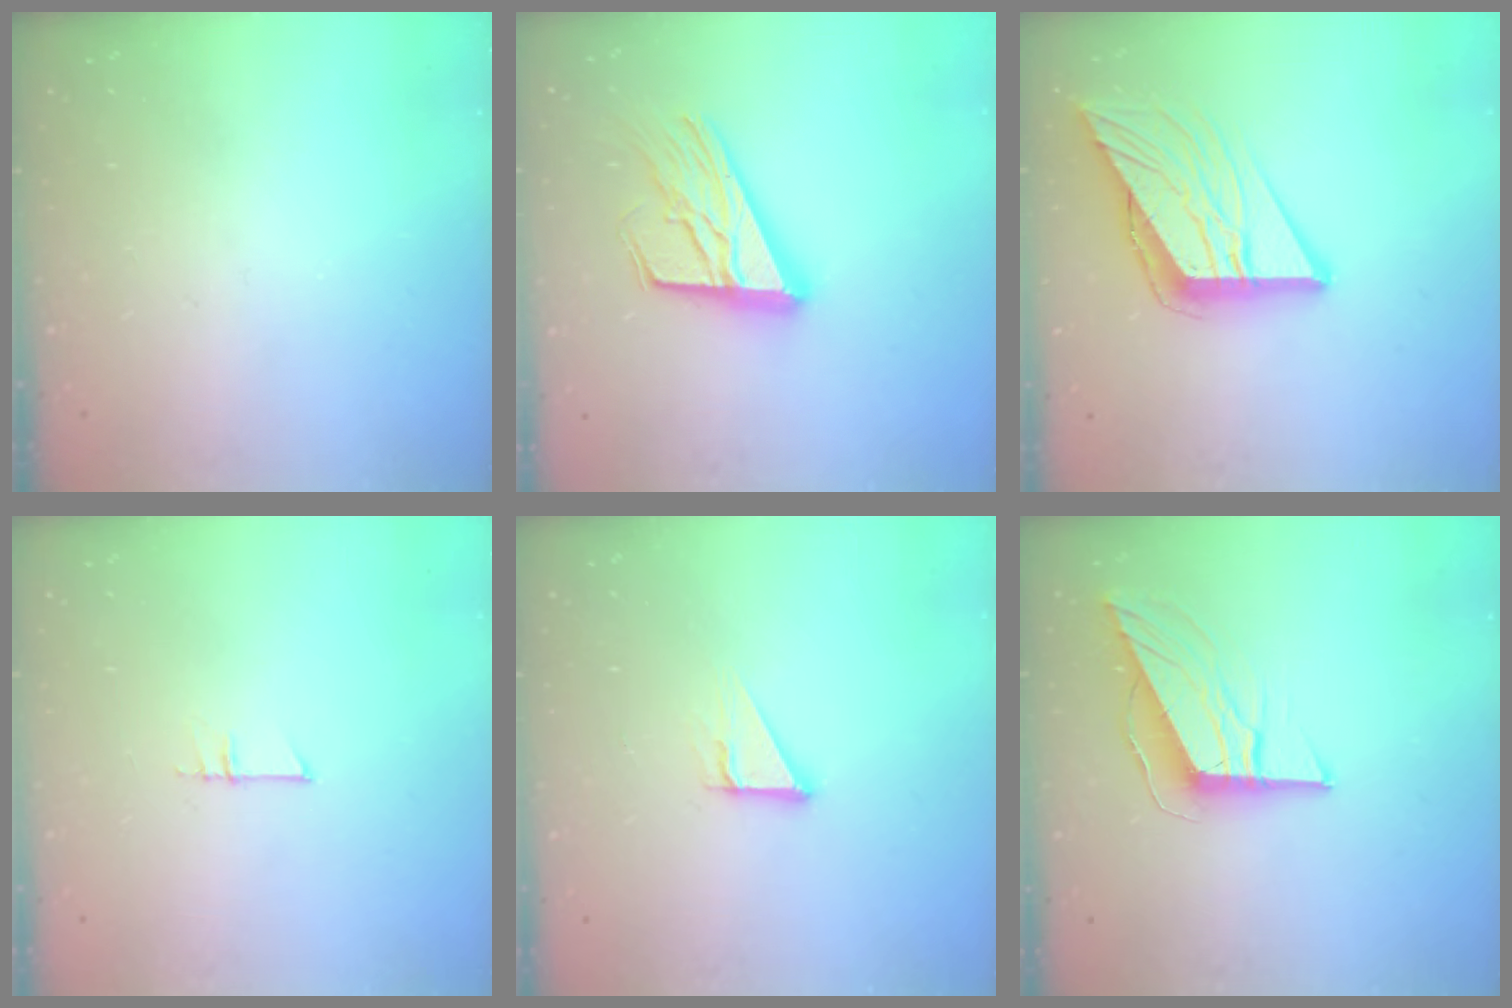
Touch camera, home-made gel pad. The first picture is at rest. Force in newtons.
{"total": 18.0, "press": 17.9, "slide": 1.8}
{"total": 13.7, "press": 13.6, "slide": 1.6}
{"total": 4.6, "press": 4.6, "slide": 0.4}
{"total": 3.8, "press": 3.8, "slide": 0.2}
{"total": 9.4, "press": 9.4, "slide": 0.6}